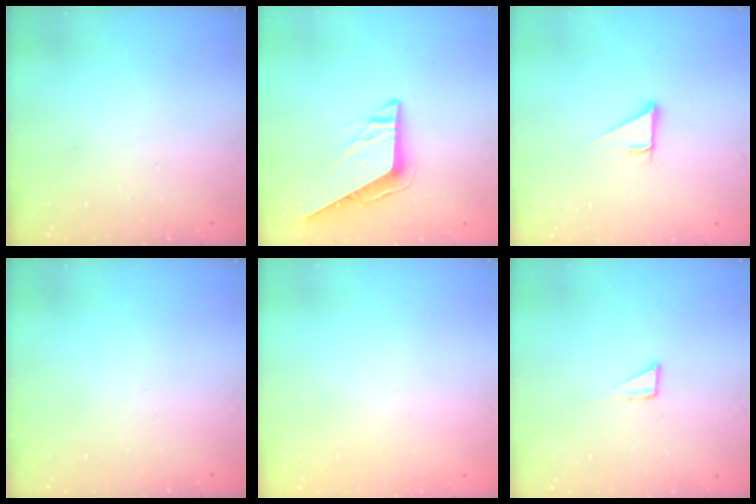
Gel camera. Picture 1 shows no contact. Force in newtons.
{"total": 8.1, "press": 8.1, "slide": 0.3}
{"total": 2.8, "press": 2.8, "slide": 0.0}
{"total": 0.0}
{"total": 1.6, "press": 1.5, "slide": 0.1}
{"total": 2.8, "press": 2.8, "slide": 0.2}